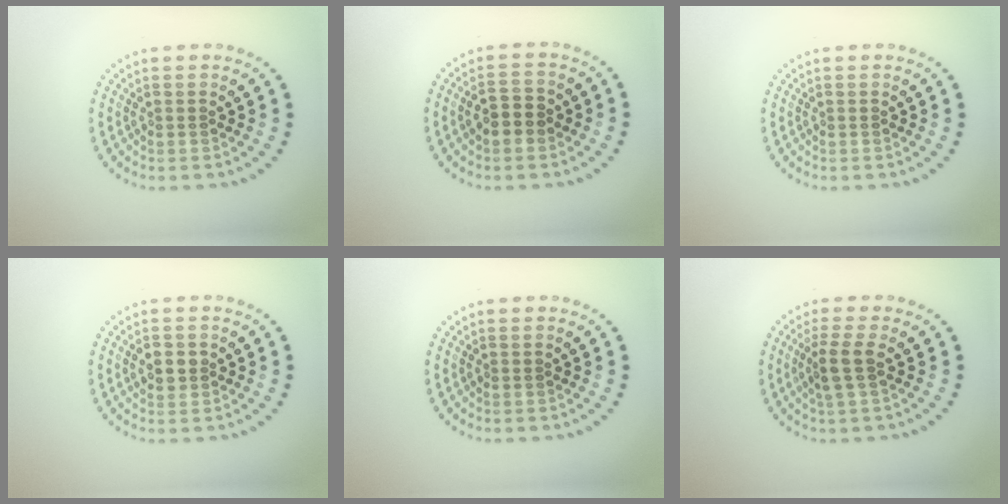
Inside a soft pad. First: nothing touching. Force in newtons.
{"total": 2.6, "press": 2.6, "slide": 0.2}
{"total": 0.0}
{"total": 1.7, "press": 1.6, "slide": 0.2}
{"total": 0.0}
{"total": 2.5, "press": 1.9, "slide": 1.5}